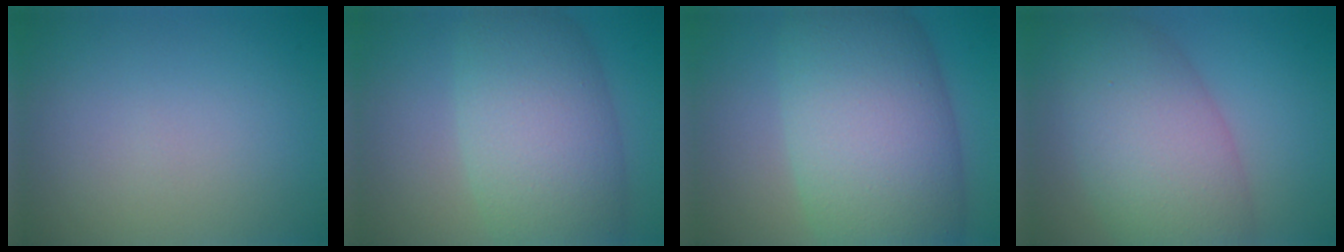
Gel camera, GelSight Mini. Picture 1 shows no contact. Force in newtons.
{"total": 9.4, "press": 9.4, "slide": 0.3}
{"total": 13.1, "press": 13.1, "slide": 0.3}
{"total": 8.6, "press": 8.6, "slide": 0.3}